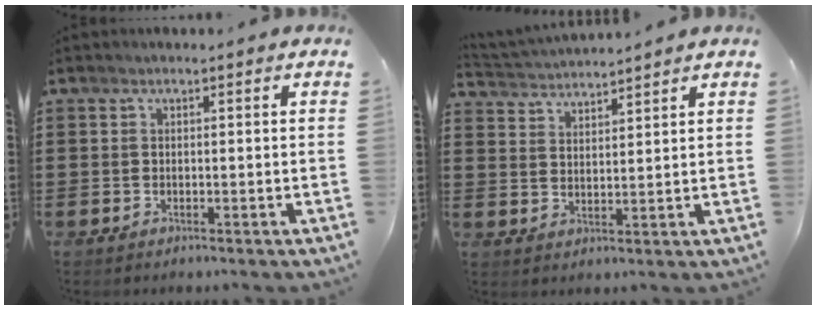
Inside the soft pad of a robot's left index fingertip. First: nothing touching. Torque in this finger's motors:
{"motor_torque": [0.54, 0.48, 0.01, 0.04]}